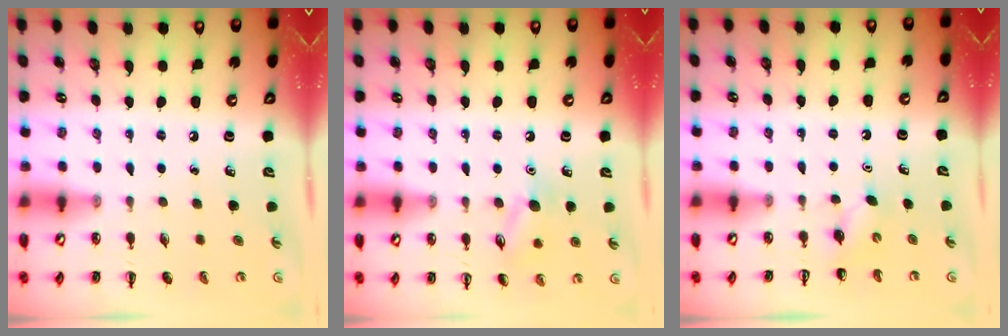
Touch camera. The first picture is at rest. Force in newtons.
{"total": 8.8, "press": 8.7, "slide": 1.2}
{"total": 2.3, "press": 2.2, "slide": 0.7}